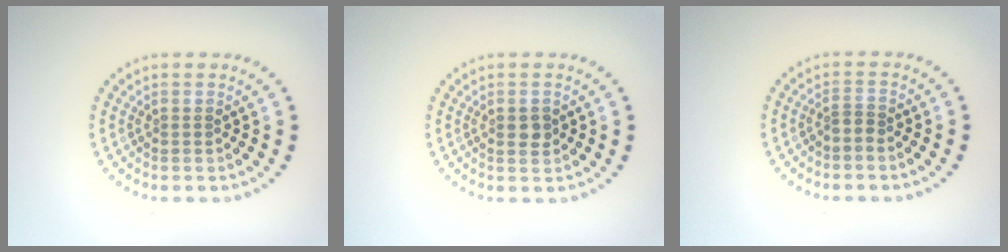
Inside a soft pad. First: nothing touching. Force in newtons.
{"total": 1.4, "press": 1.4, "slide": 0.1}
{"total": 0.9, "press": 0.7, "slide": 0.7}